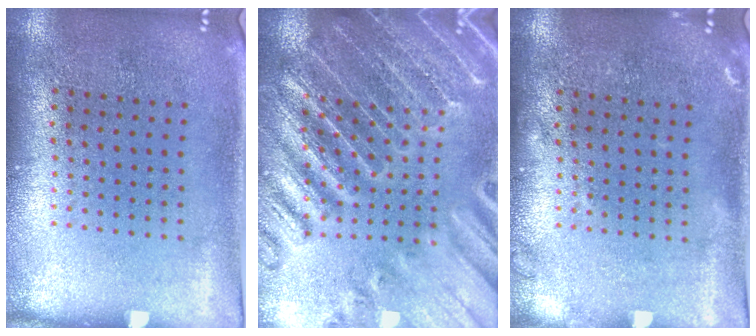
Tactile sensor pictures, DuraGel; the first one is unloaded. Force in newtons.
{"total": 3.9, "press": 3.7, "slide": 1.1}
{"total": 1.2, "press": 1.1, "slide": 0.2}